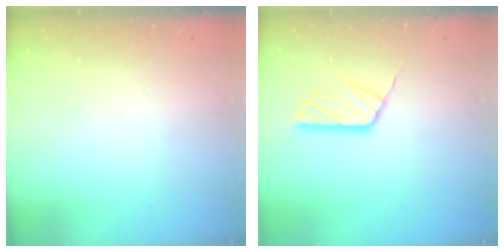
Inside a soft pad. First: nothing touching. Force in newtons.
{"total": 9.9, "press": 9.9, "slide": 0.8}